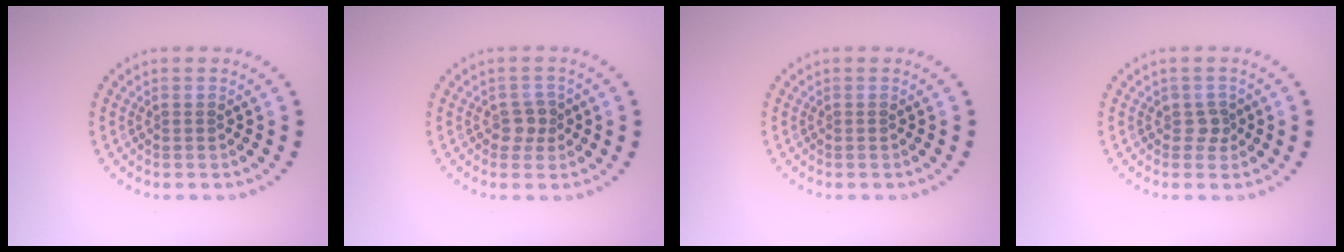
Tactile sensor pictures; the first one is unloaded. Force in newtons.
{"total": 1.7, "press": 1.5, "slide": 0.8}
{"total": 0.0}
{"total": 1.2, "press": 1.0, "slide": 0.8}